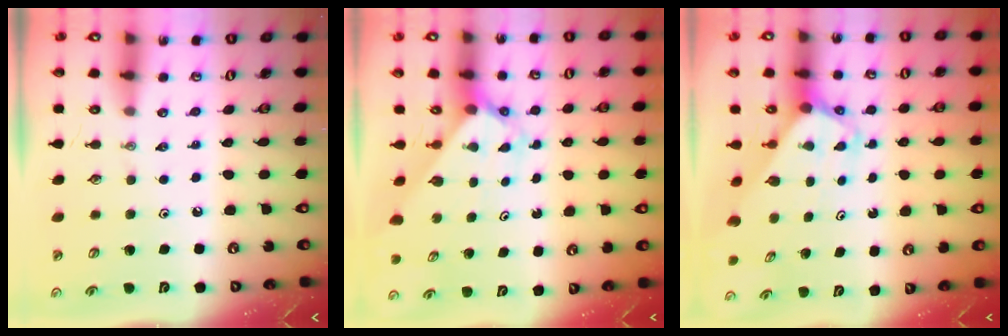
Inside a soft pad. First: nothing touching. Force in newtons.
{"total": 2.4, "press": 2.4, "slide": 0.3}
{"total": 2.4, "press": 2.4, "slide": 0.2}